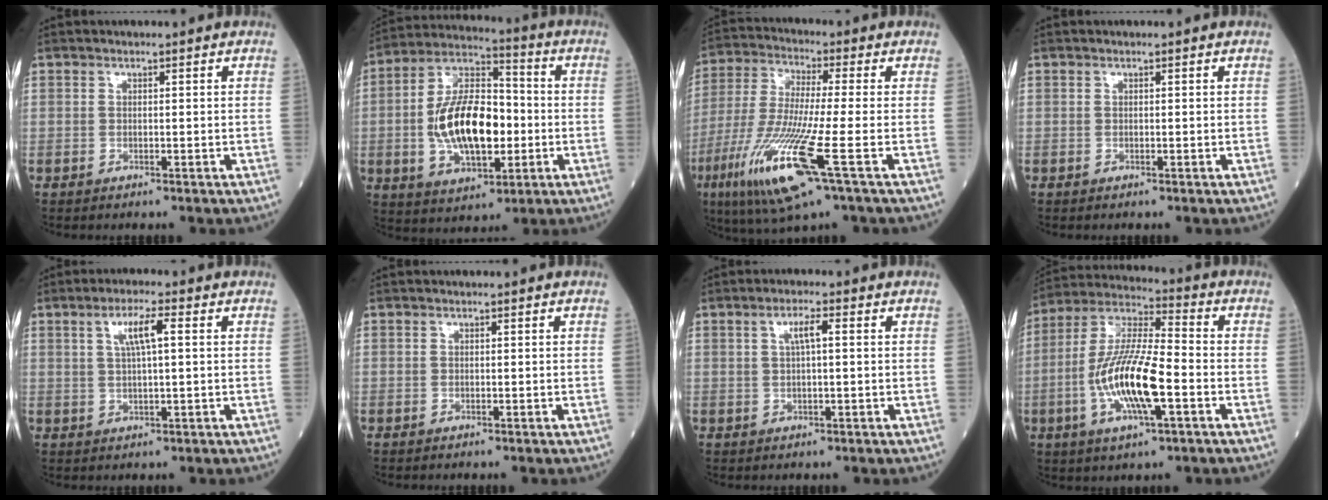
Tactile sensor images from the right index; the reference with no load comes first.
{"total": 16.1, "force": [-1.9, 7.4, 14.1], "torque": [-0.274, 0.013, -0.030]}
{"total": 15.7, "force": [-6.3, 0.5, 14.4], "torque": [-0.310, -0.038, -0.121]}
{"total": 0.0}
{"total": 4.8, "force": [1.5, 0.5, 4.6], "torque": [-0.088, 0.006, 0.029]}
{"total": 0.0}
{"total": 3.0, "force": [0.8, 0.4, 2.9], "torque": [-0.056, 0.006, 0.015]}
{"total": 14.8, "force": [-3.7, 2.9, 14.0], "torque": [-0.285, -0.002, -0.071]}